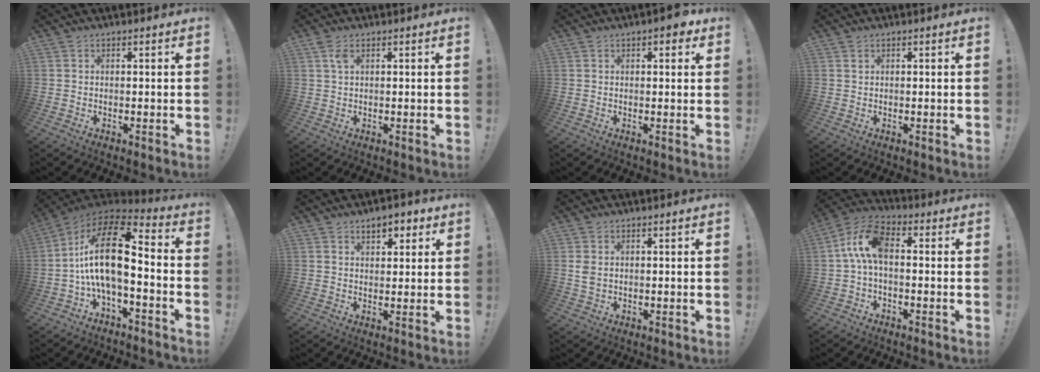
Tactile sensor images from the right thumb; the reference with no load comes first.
{"total": 2.7, "force": [1.3, 1.2, 2.0], "torque": [-0.040, 0.001, 0.022]}
{"total": 3.0, "force": [1.4, 1.4, 2.2], "torque": [-0.020, -0.004, 0.020]}
{"total": 0.6, "force": [0.4, 0.4, 0.1], "torque": [0.005, -0.002, 0.008]}
{"total": 19.4, "force": [0.3, 8.2, 17.6], "torque": [-0.316, 0.003, 0.003]}
{"total": 4.9, "force": [2.9, 2.8, 2.9], "torque": [-0.031, -0.008, 0.048]}
{"total": 2.6, "force": [0.8, 1.6, 1.8], "torque": [-0.031, 0.003, 0.014]}
{"total": 10.3, "force": [0.4, 5.2, 8.9], "torque": [-0.181, 0.008, 0.009]}